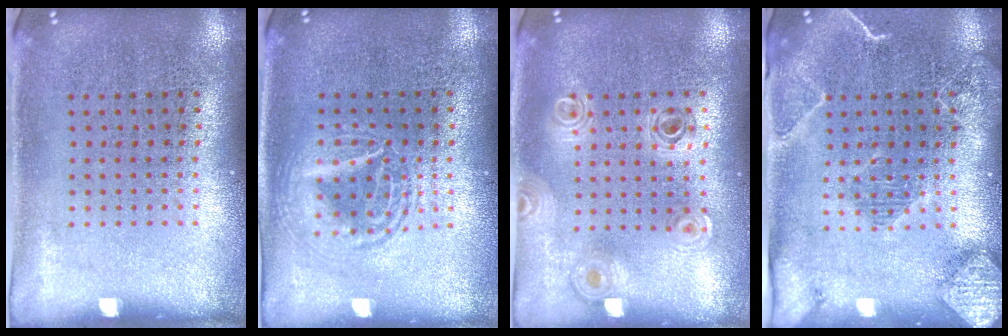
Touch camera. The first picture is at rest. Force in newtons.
{"total": 1.6, "press": 1.6, "slide": 0.2}
{"total": 0.9, "press": 0.9, "slide": 0.1}
{"total": 2.2, "press": 2.1, "slide": 0.6}